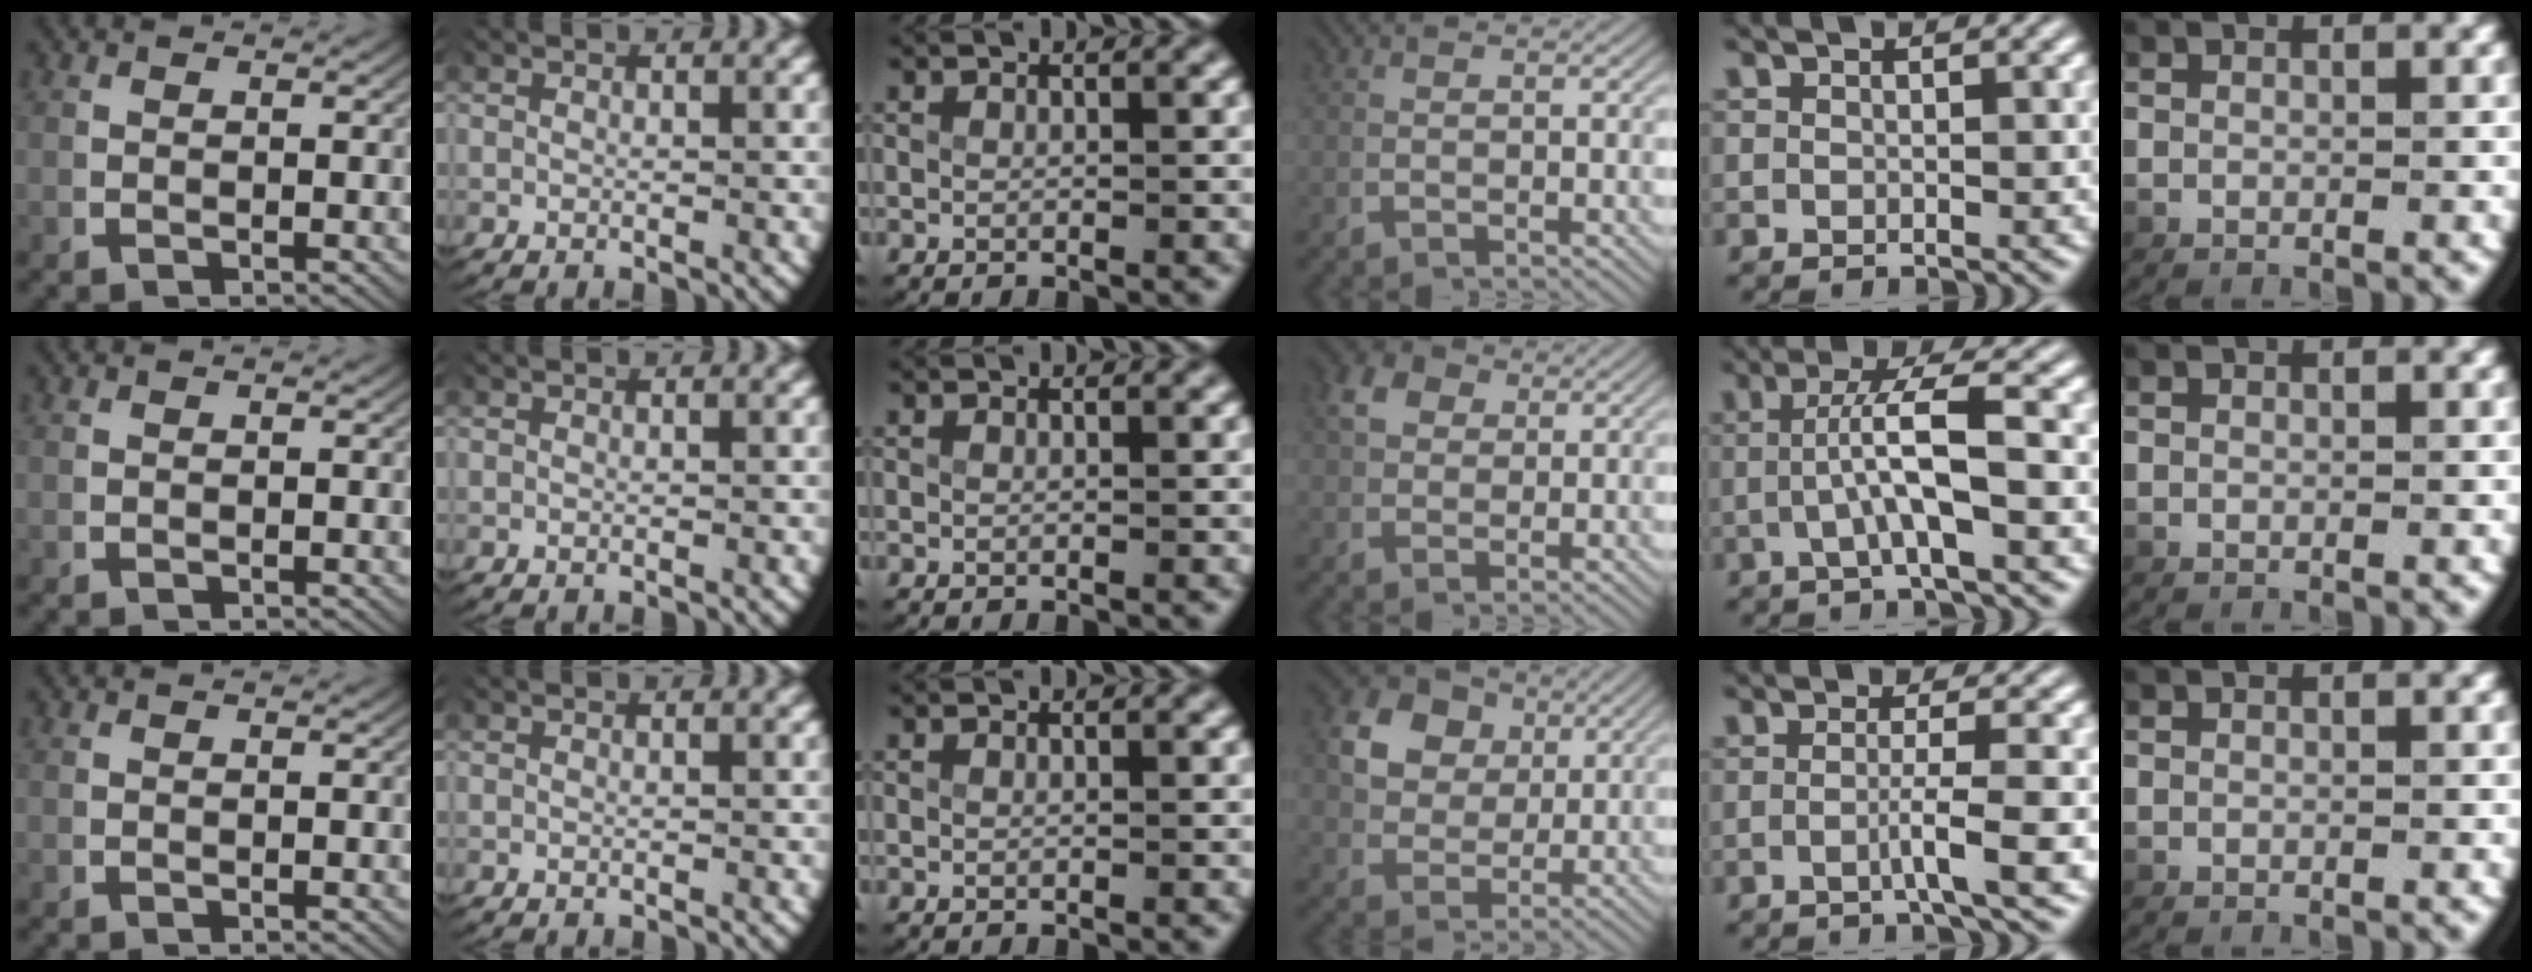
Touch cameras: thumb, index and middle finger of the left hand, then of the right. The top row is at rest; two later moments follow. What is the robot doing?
{"motion": "grasp_and_lifting", "object": "card"}